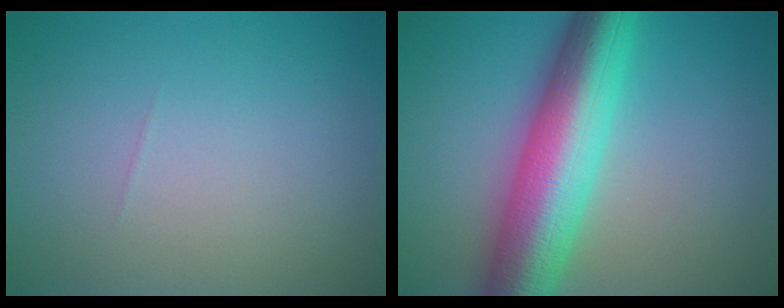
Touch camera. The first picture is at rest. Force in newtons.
{"total": 10.7, "press": 10.7, "slide": 0.1}